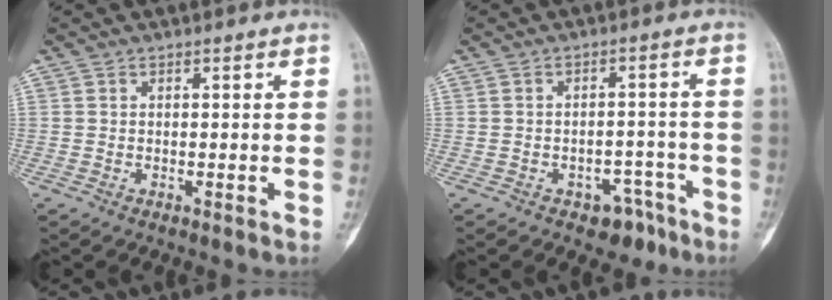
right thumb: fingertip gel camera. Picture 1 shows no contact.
{"total": 5.8, "force": [-3.8, 3.7, 2.5], "torque": [-0.008, 0.035, -0.048]}